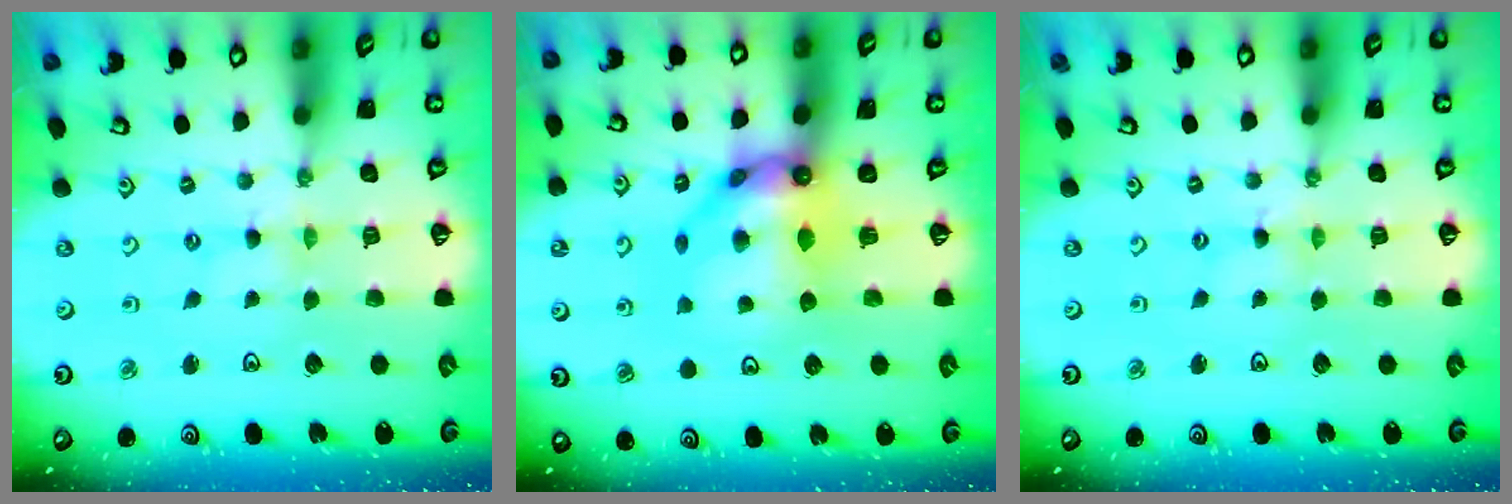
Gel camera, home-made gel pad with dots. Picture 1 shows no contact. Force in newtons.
{"total": 13.0, "press": 12.9, "slide": 1.6}
{"total": 0.7, "press": 0.7, "slide": 0.2}